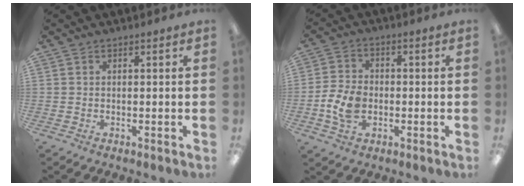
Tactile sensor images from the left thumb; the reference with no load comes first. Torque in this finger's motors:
{"motor_torque": [-0.24, 0.85, 0.05, 0.02, 0.05]}